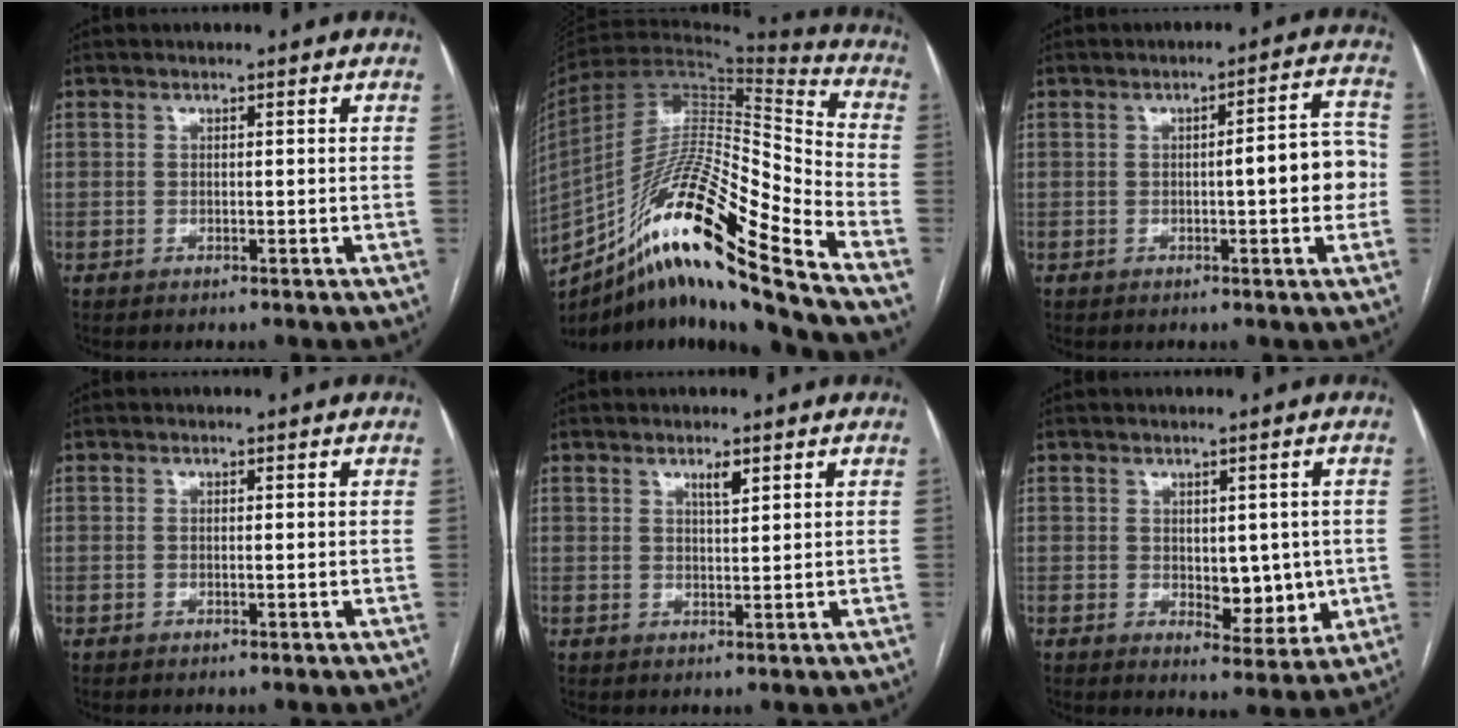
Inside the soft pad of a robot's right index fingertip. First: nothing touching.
{"total": 23.8, "force": [-15.0, 0.6, 18.5], "torque": [-0.321, -0.019, -0.272]}
{"total": 6.9, "force": [-0.8, 1.4, 6.7], "torque": [-0.081, 0.021, -0.012]}
{"total": 0.6, "force": [-0.1, 0.0, 0.6], "torque": [-0.012, -0.001, -0.001]}
{"total": 2.1, "force": [1.3, 0.4, 1.6], "torque": [-0.028, -0.002, 0.023]}
{"total": 6.7, "force": [-0.2, 3.4, 5.8], "torque": [-0.067, -0.005, 0.009]}